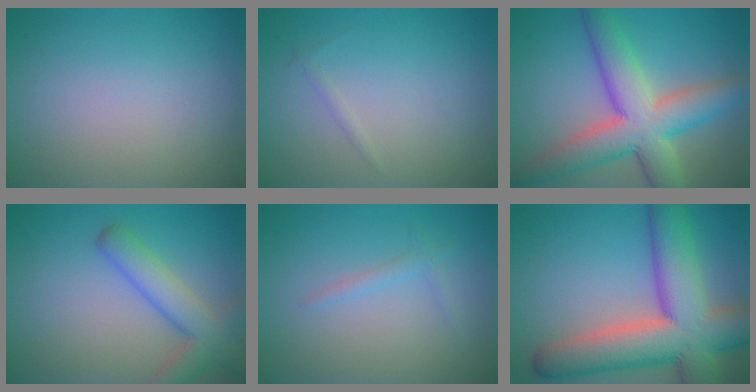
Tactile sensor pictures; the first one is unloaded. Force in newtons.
{"total": 0.5, "press": 0.5, "slide": 0.0}
{"total": 9.2, "press": 9.2, "slide": 0.5}
{"total": 4.8, "press": 4.8, "slide": 0.3}
{"total": 0.9, "press": 0.9, "slide": 0.1}
{"total": 12.9, "press": 12.8, "slide": 0.8}